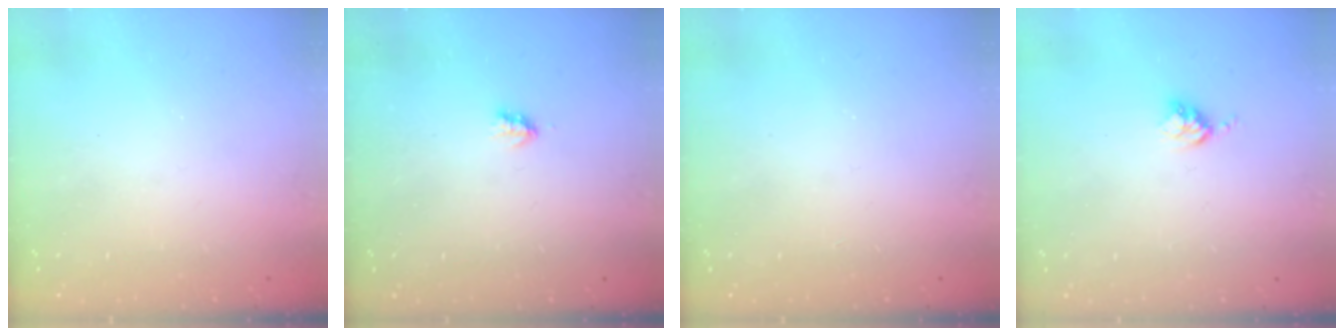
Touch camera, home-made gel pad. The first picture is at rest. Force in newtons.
{"total": 1.7, "press": 1.7, "slide": 0.3}
{"total": 1.7, "press": 1.7, "slide": 0.2}
{"total": 3.4, "press": 3.4, "slide": 0.4}